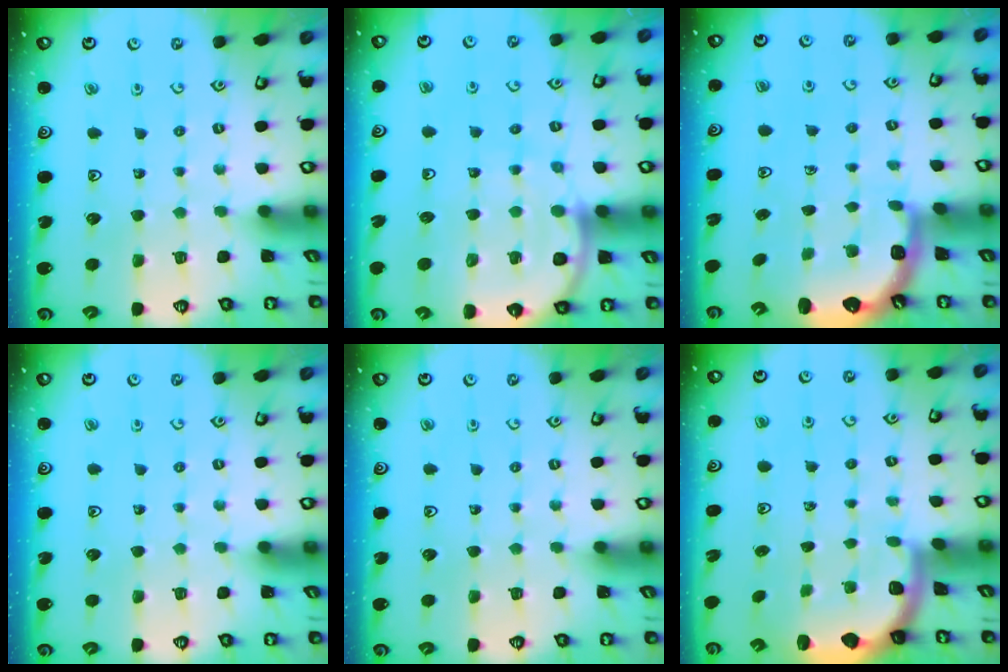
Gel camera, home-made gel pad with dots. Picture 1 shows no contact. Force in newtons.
{"total": 8.9, "press": 8.8, "slide": 1.3}
{"total": 2.6, "press": 2.4, "slide": 1.1}
{"total": 0.0}
{"total": 0.0}
{"total": 2.0, "press": 2.0, "slide": 0.5}